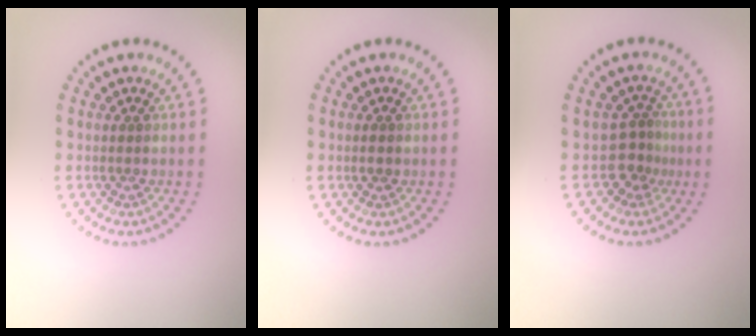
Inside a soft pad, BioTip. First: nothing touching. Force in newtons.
{"total": 1.1, "press": 1.1, "slide": 0.1}
{"total": 2.2, "press": 1.6, "slide": 1.5}